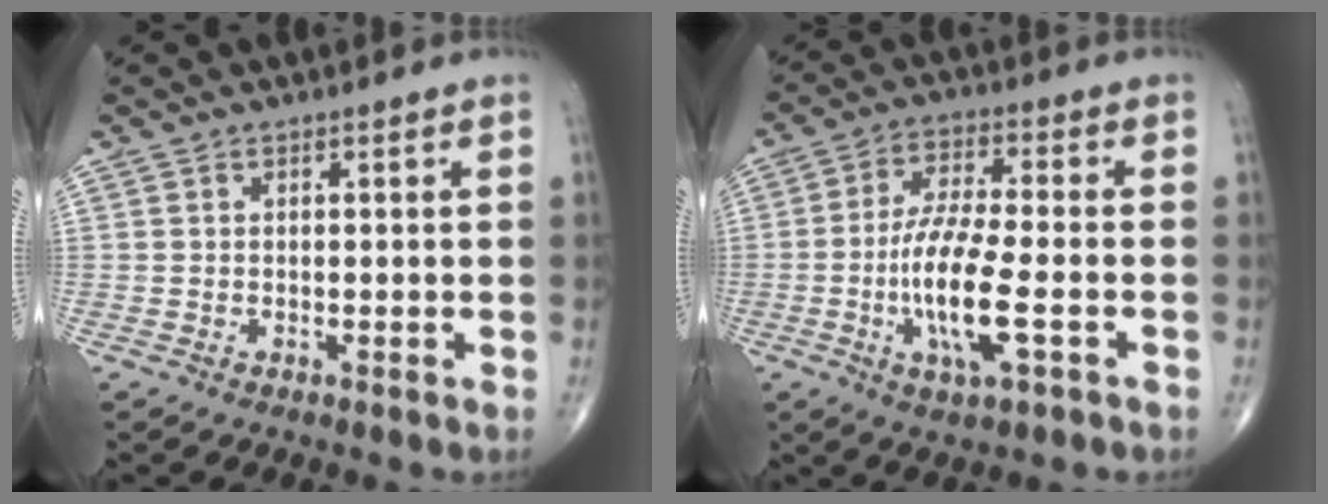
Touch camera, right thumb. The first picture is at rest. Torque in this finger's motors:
{"motor_torque": [2.79, 2.22, 1.29, -0.23, 0.42]}